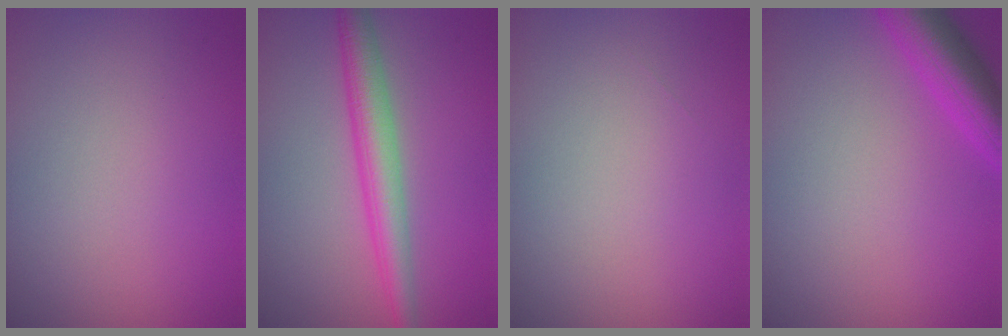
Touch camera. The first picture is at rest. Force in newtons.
{"total": 4.2, "press": 4.2, "slide": 0.1}
{"total": 0.0}
{"total": 4.9, "press": 4.9, "slide": 0.3}